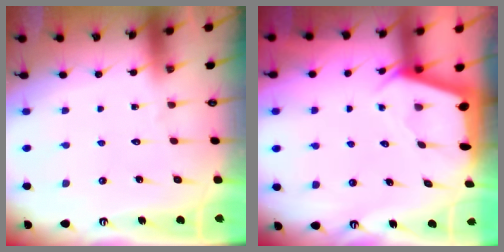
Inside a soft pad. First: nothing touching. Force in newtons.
{"total": 2.4, "press": 2.4, "slide": 0.3}